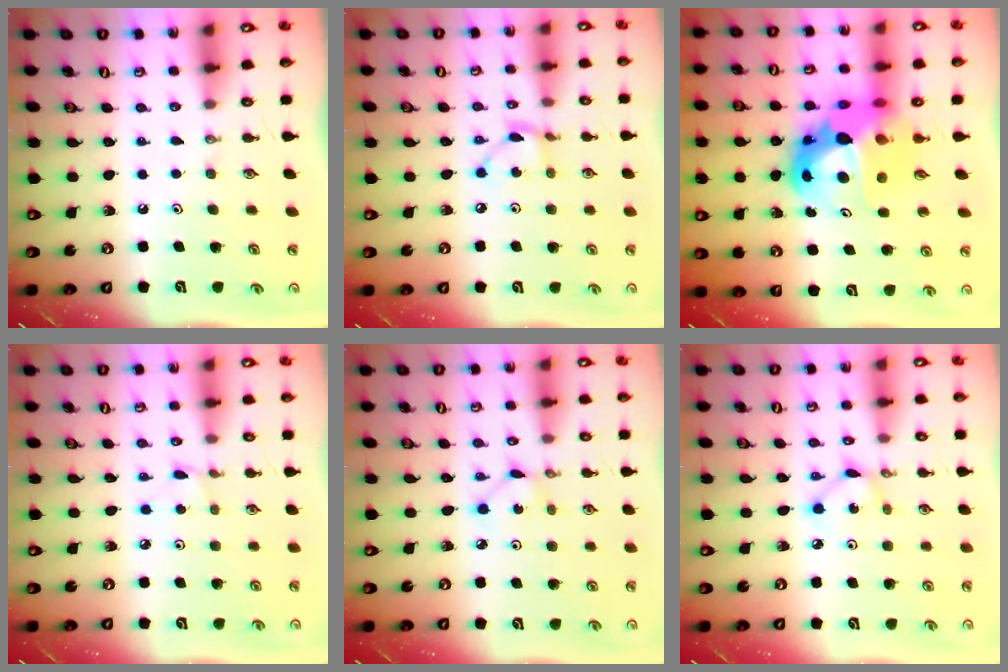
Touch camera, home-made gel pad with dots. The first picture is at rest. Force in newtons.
{"total": 4.4, "press": 4.4, "slide": 0.0}
{"total": 17.5, "press": 17.4, "slide": 1.6}
{"total": 0.8, "press": 0.8, "slide": 0.1}
{"total": 2.0, "press": 1.9, "slide": 0.2}
{"total": 3.7, "press": 3.7, "slide": 0.2}